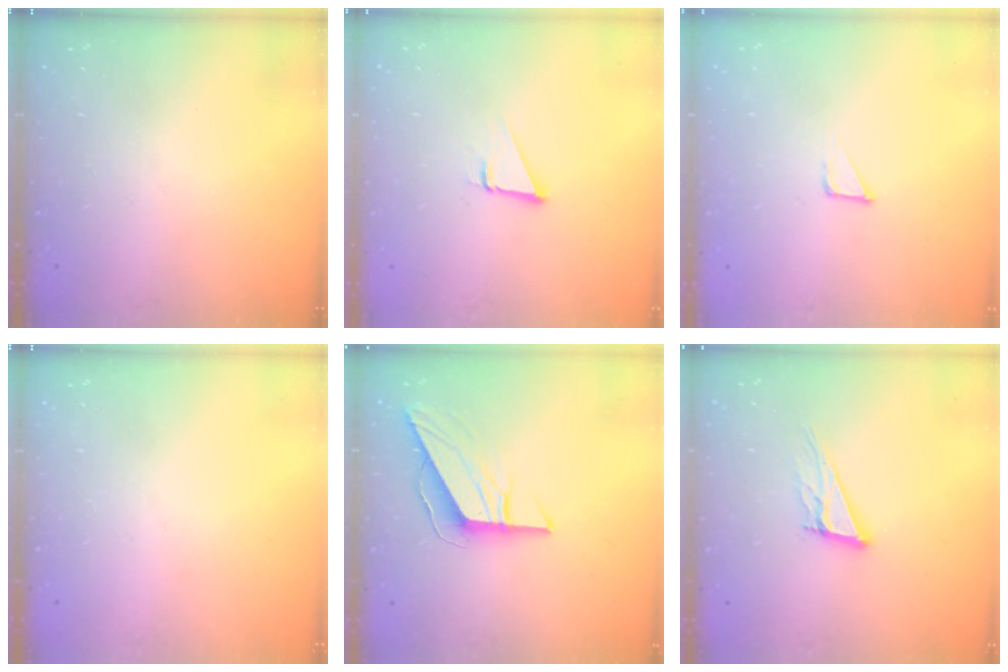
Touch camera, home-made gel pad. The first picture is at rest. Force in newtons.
{"total": 1.9, "press": 1.9, "slide": 0.0}
{"total": 2.1, "press": 2.1, "slide": 0.1}
{"total": 0.0}
{"total": 9.1, "press": 9.1, "slide": 0.7}
{"total": 11.5, "press": 11.2, "slide": 2.6}